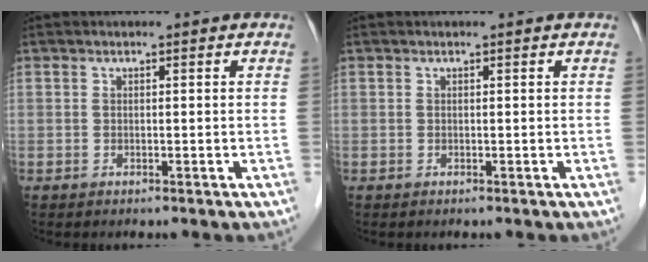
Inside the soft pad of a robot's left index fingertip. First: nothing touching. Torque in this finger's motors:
{"motor_torque": [0.15, 0.11, -0.02, -0.01]}